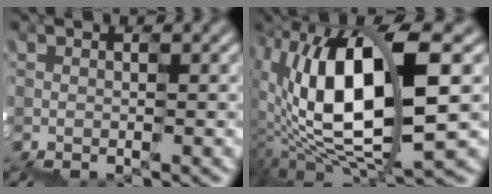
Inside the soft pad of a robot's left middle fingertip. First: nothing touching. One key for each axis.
{"total": 9.5, "fx": 1.0, "fy": 3.3, "fz": 8.8, "tx": -0.181, "ty": 0.020, "tz": 0.017}